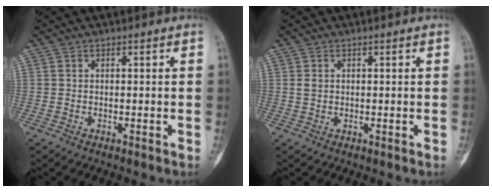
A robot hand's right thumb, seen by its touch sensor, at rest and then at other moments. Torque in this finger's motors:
{"motor_torque": [0.26, 0.07, 0.39, -0.23, 0.04]}